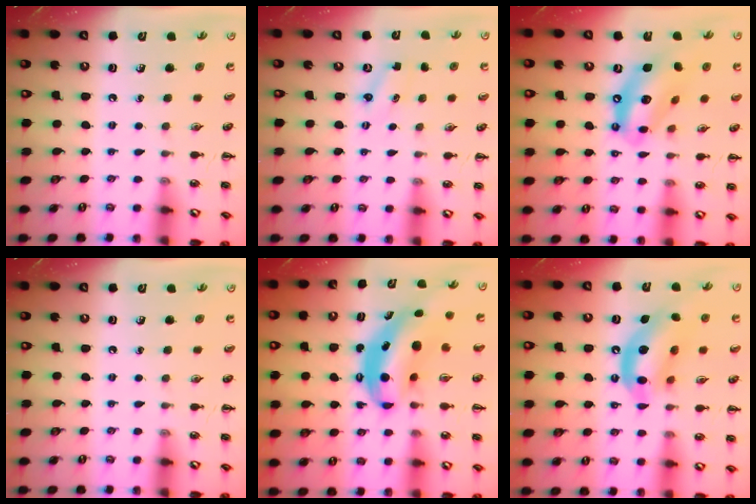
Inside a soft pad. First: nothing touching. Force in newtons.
{"total": 1.8, "press": 1.7, "slide": 0.5}
{"total": 14.5, "press": 14.1, "slide": 3.7}
{"total": 0.0}
{"total": 8.2, "press": 8.1, "slide": 1.7}
{"total": 13.8, "press": 13.3, "slide": 3.4}